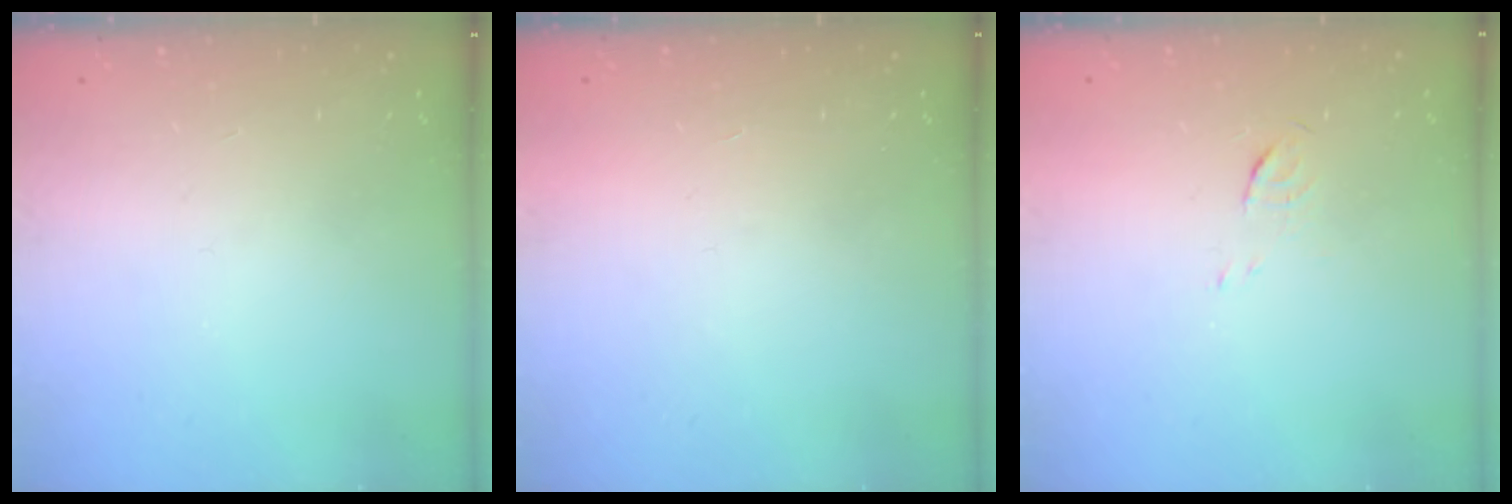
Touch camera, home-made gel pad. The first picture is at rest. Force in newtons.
{"total": 1.7, "press": 1.7, "slide": 0.1}
{"total": 3.9, "press": 3.7, "slide": 1.2}